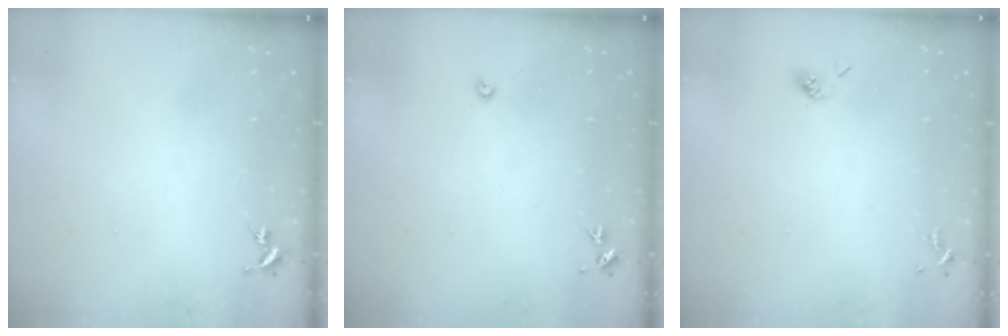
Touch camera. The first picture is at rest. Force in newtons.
{"total": 4.1, "press": 4.1, "slide": 0.4}
{"total": 3.8, "press": 3.7, "slide": 0.8}